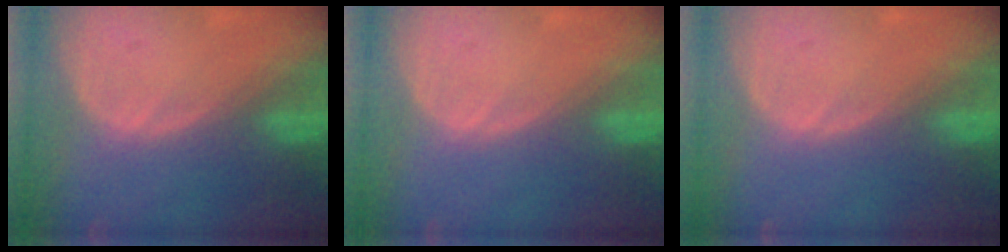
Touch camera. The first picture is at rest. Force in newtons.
{"total": 0.0}
{"total": 0.0}